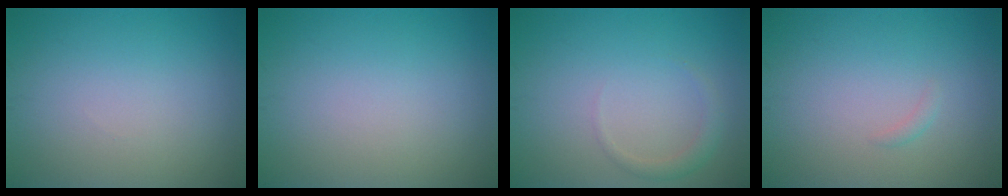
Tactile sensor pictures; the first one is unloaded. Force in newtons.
{"total": 0.0}
{"total": 1.3, "press": 1.3, "slide": 0.1}
{"total": 0.5, "press": 0.5, "slide": 0.1}